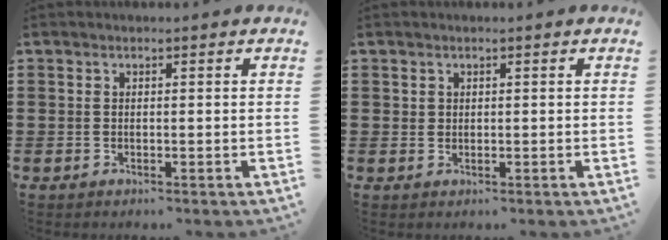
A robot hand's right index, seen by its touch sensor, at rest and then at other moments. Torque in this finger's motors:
{"motor_torque": [0.11, -0.04, 0.00, -0.01]}